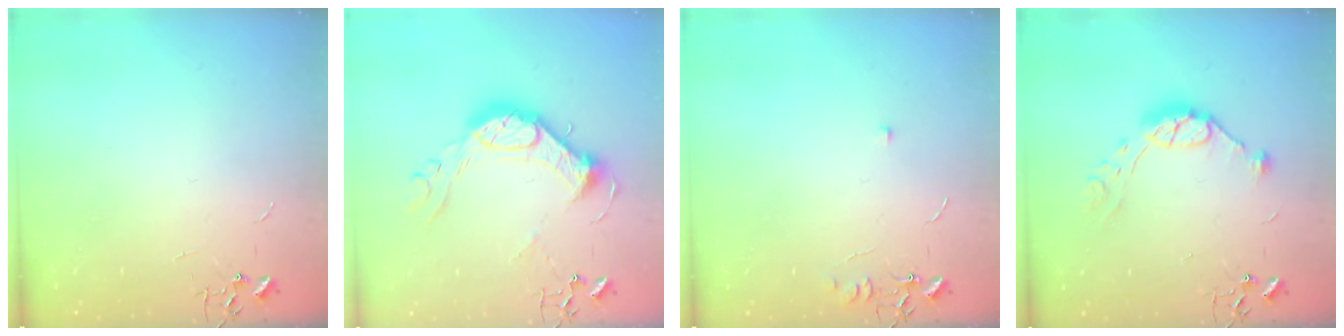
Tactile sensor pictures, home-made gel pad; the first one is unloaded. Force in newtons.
{"total": 15.7, "press": 15.7, "slide": 1.3}
{"total": 4.5, "press": 4.5, "slide": 0.6}
{"total": 11.1, "press": 11.1, "slide": 1.0}